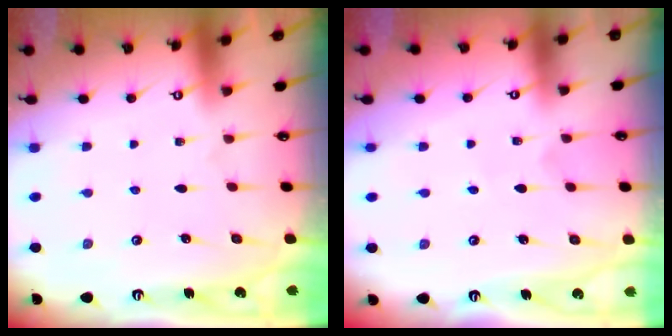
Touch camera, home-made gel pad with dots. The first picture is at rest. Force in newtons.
{"total": 2.8, "press": 2.7, "slide": 0.3}